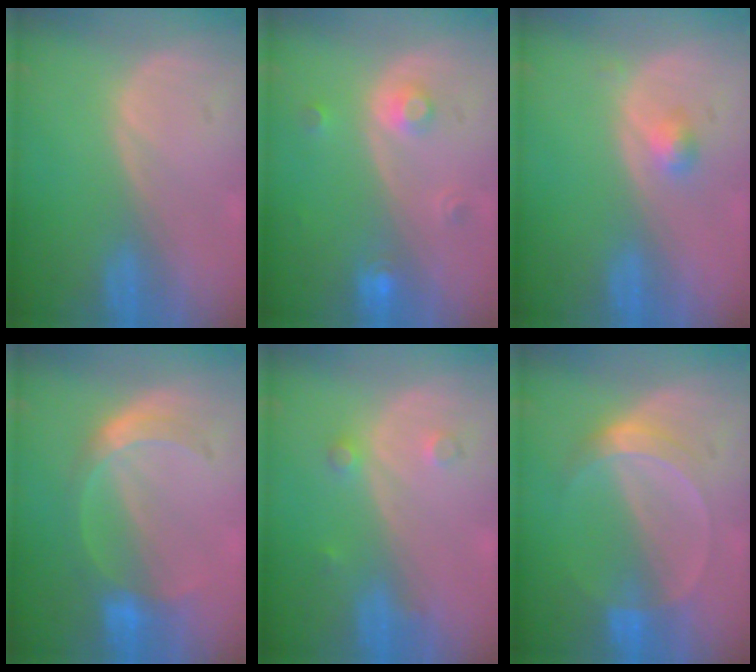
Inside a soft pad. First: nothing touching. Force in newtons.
{"total": 3.1, "press": 2.8, "slide": 1.2}
{"total": 2.0, "press": 1.8, "slide": 0.8}
{"total": 5.7, "press": 5.4, "slide": 1.8}
{"total": 2.0, "press": 2.0, "slide": 0.2}
{"total": 5.0, "press": 4.5, "slide": 2.1}